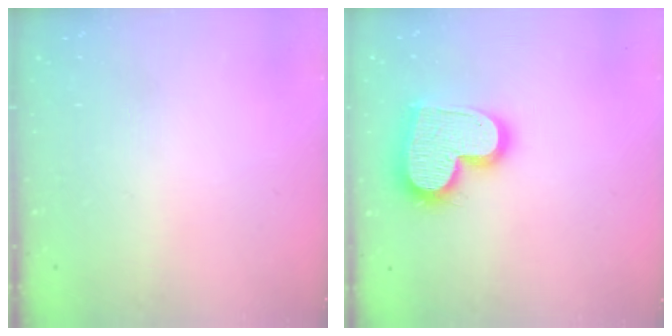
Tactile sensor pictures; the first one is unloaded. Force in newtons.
{"total": 18.3, "press": 18.3, "slide": 1.3}